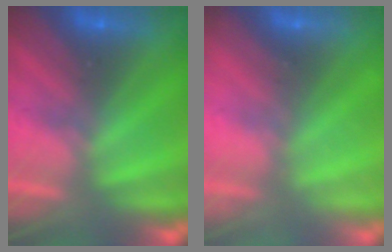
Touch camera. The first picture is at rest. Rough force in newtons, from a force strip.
{"total": 2.0}